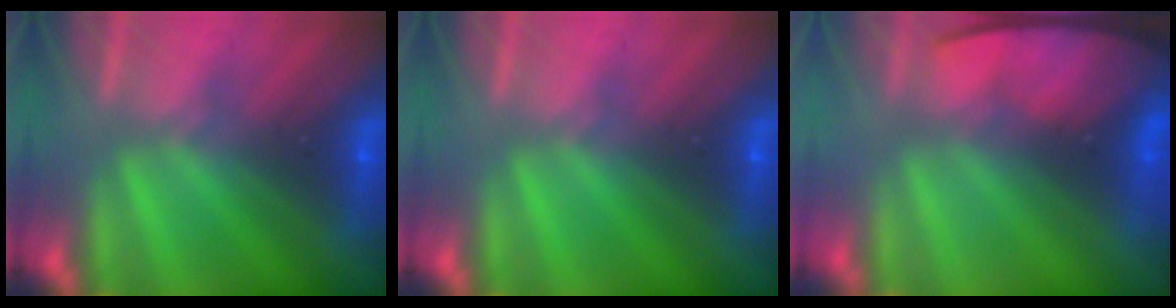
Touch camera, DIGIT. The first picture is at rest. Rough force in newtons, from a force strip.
{"total": 0.0}
{"total": 6.8}